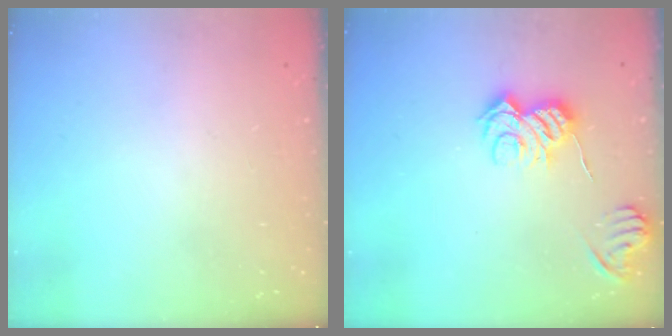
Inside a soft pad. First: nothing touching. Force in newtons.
{"total": 9.4, "press": 9.3, "slide": 0.5}